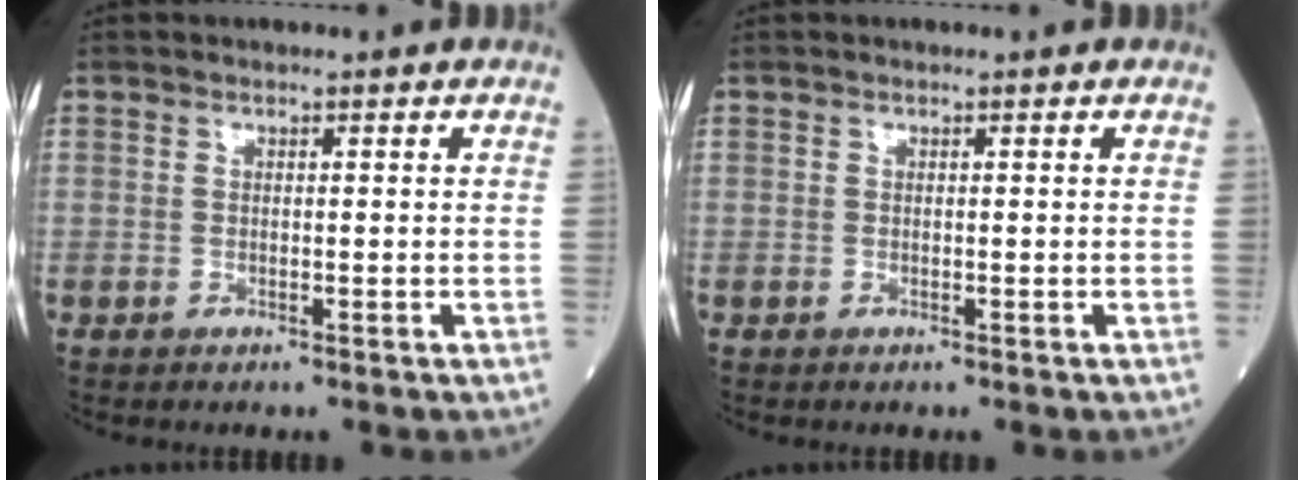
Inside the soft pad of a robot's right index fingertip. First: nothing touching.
{"total": 0.0}